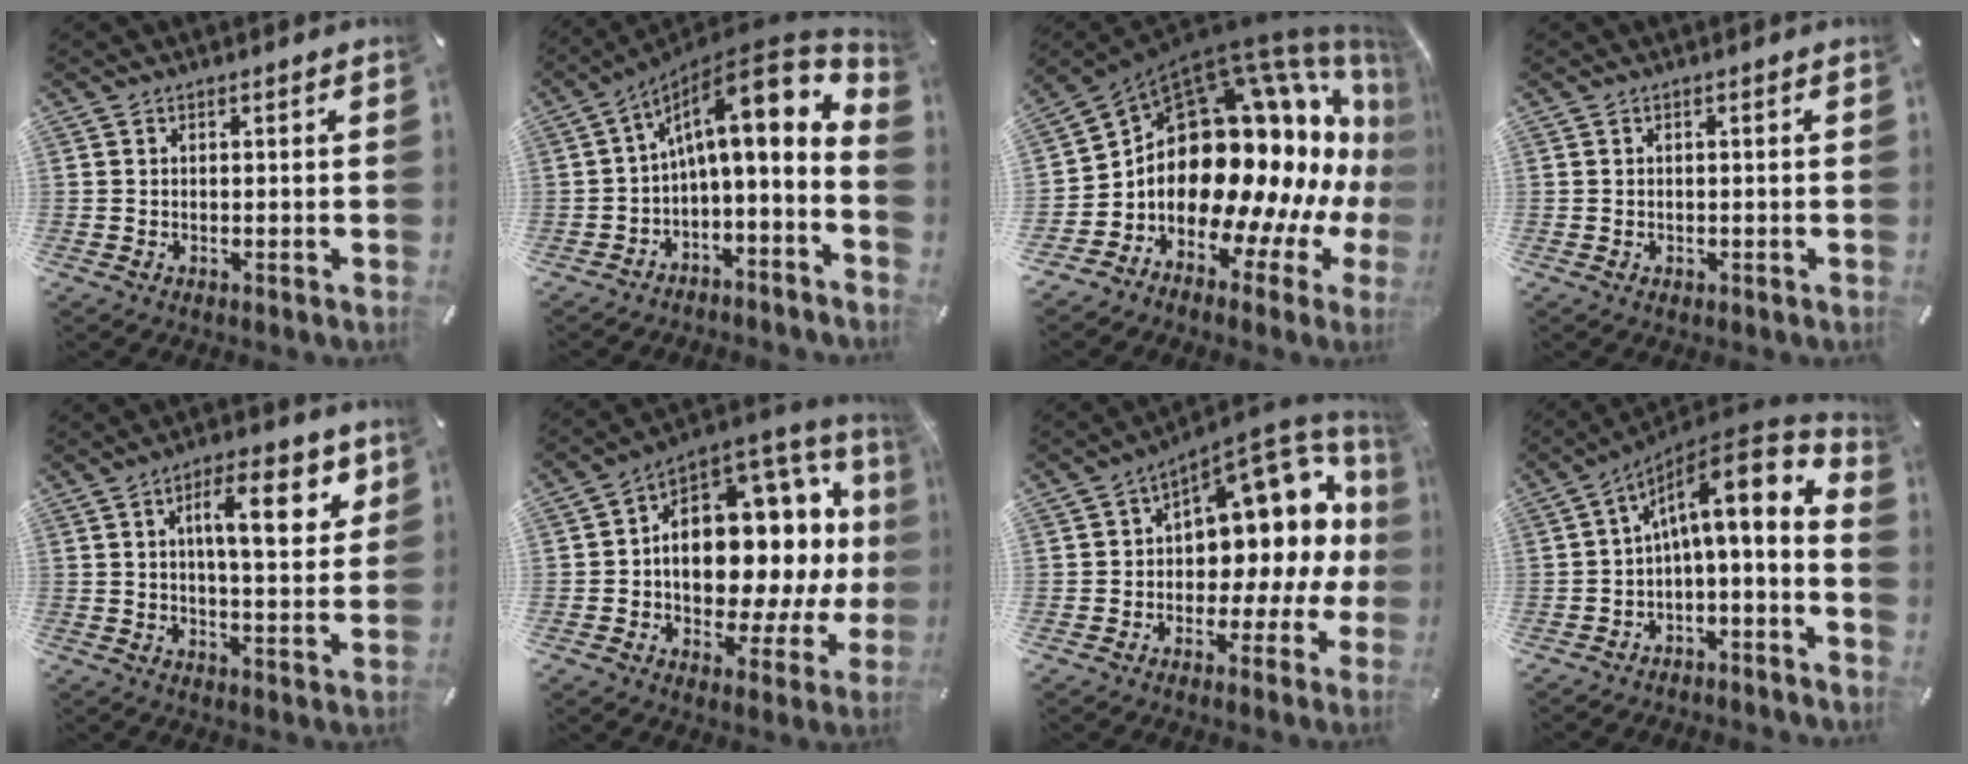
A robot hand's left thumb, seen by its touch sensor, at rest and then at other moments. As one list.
[{"total": 15.2, "force": [6.1, 5.7, 12.7], "torque": [-0.184, -0.053, 0.101]}, {"total": 21.3, "force": [3.2, 13.2, 16.4], "torque": [-0.267, -0.106, 0.084]}, {"total": 0.6, "force": [-0.1, 0.5, 0.4], "torque": [-0.007, 0.002, -0.003]}, {"total": 13.6, "force": [5.2, 4.7, 11.7], "torque": [-0.173, -0.009, 0.078]}, {"total": 15.9, "force": [1.0, 11.0, 11.4], "torque": [-0.130, -0.055, 0.016]}, {"total": 13.9, "force": [5.9, 8.4, 9.4], "torque": [-0.118, -0.064, 0.099]}, {"total": 12.2, "force": [4.0, 3.9, 10.8], "torque": [-0.157, -0.034, 0.061]}]